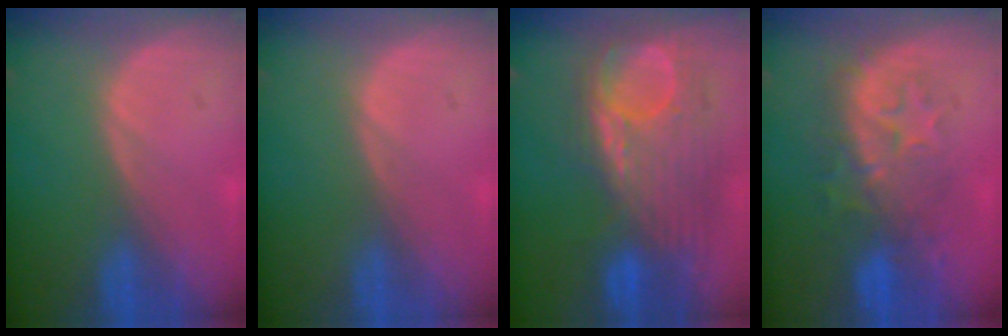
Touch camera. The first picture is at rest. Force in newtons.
{"total": 0.0}
{"total": 11.0, "press": 10.4, "slide": 3.5}
{"total": 8.3, "press": 8.2, "slide": 1.0}